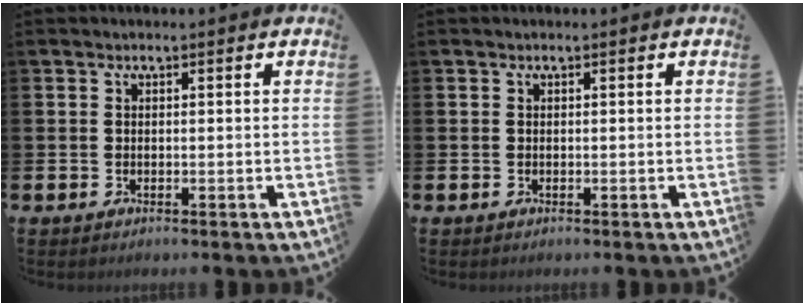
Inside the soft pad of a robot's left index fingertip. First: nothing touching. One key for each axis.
{"total": 0.0}